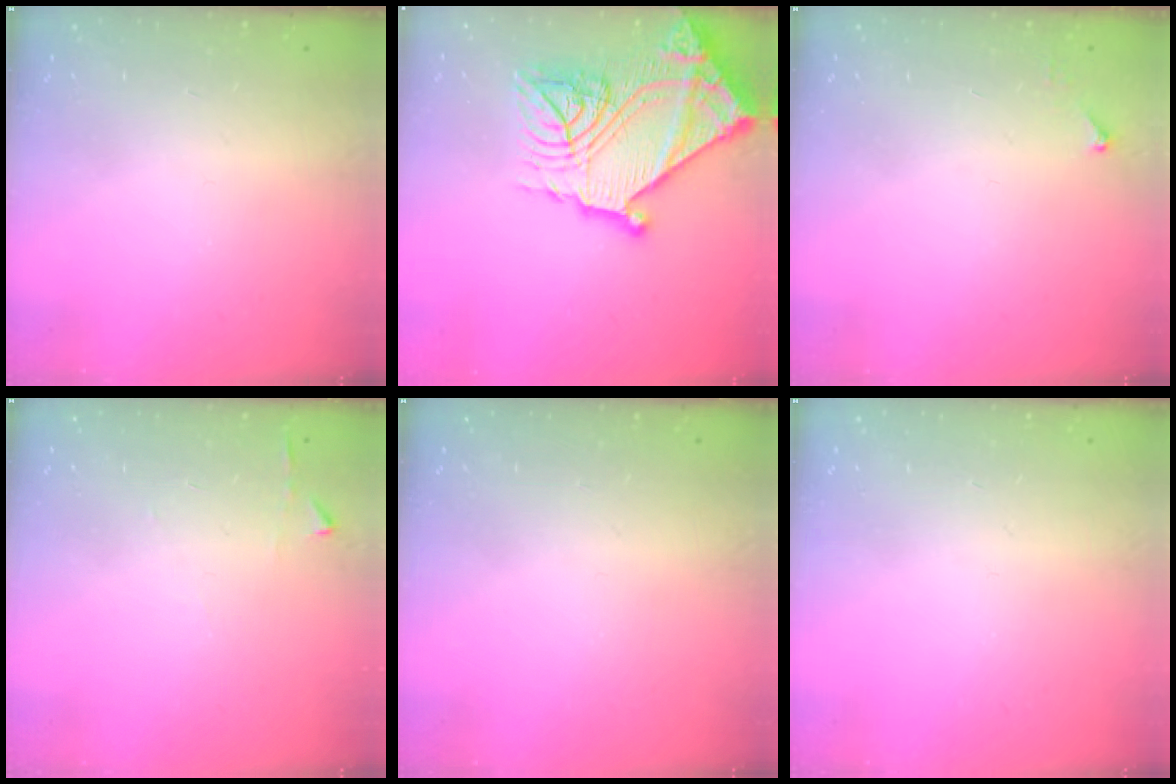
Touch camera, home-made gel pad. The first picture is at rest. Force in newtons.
{"total": 28.8, "press": 28.7, "slide": 2.7}
{"total": 3.5, "press": 3.4, "slide": 0.4}
{"total": 2.9, "press": 2.9, "slide": 0.3}
{"total": 0.0}
{"total": 0.0}